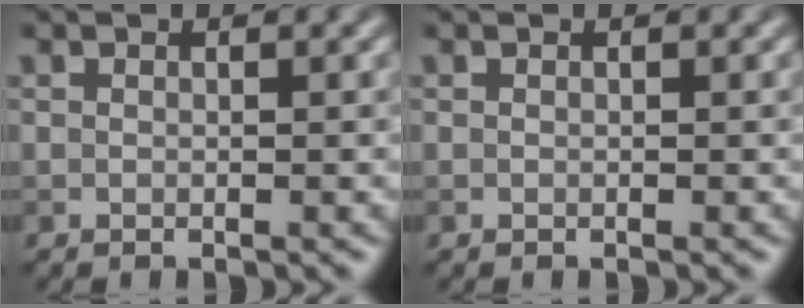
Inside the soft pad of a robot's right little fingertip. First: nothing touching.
{"total": 0.0}